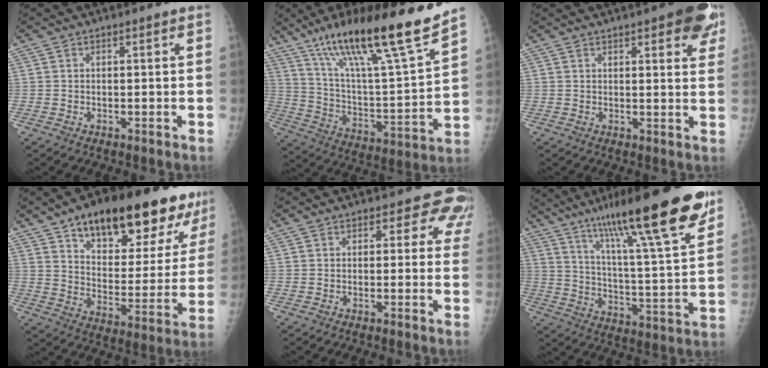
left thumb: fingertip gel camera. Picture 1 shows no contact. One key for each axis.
{"total": 23.8, "fx": 16.9, "fy": 2.1, "fz": 16.7, "tx": -0.256, "ty": -0.066, "tz": 0.294}
{"total": 9.6, "fx": 5.1, "fy": 3.0, "fz": 7.6, "tx": -0.065, "ty": -0.015, "tz": 0.057}
{"total": 25.9, "fx": 16.0, "fy": 10.4, "fz": 17.5, "tx": -0.211, "ty": -0.040, "tz": 0.240}
{"total": 5.0, "fx": 2.7, "fy": 3.5, "fz": 2.2, "tx": 0.015, "ty": -0.008, "tz": 0.008}
{"total": 25.8, "fx": 16.8, "fy": 3.6, "fz": 19.1, "tx": -0.285, "ty": -0.049, "tz": 0.272}